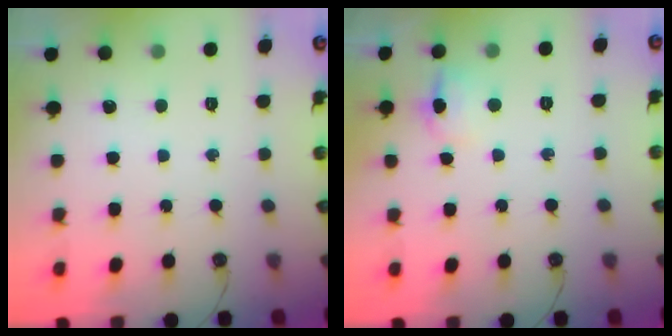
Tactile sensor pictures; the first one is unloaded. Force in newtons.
{"total": 6.4, "press": 6.2, "slide": 1.5}